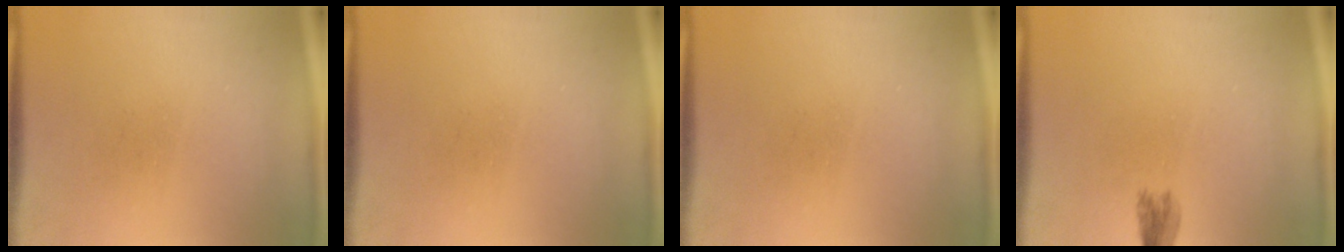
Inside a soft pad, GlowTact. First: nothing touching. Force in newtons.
{"total": 0.0}
{"total": 0.0}
{"total": 2.3}